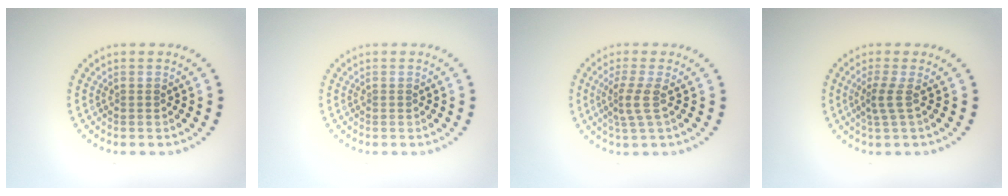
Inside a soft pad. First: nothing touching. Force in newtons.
{"total": 0.0}
{"total": 2.3, "press": 1.6, "slide": 1.6}
{"total": 1.8, "press": 1.2, "slide": 1.4}